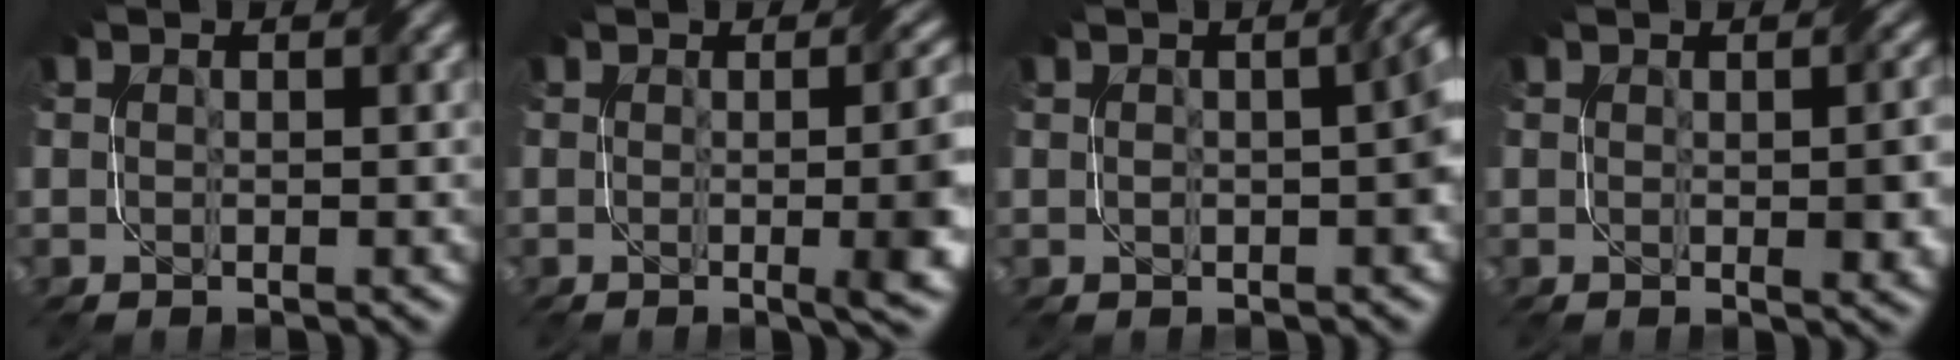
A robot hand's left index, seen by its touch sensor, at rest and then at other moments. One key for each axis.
{"total": 9.1, "fx": -0.5, "fy": 3.4, "fz": 8.4, "tx": -0.054, "ty": 0.006, "tz": -0.008}
{"total": 3.2, "fx": -0.1, "fy": 0.7, "fz": 3.1, "tx": -0.046, "ty": 0.009, "tz": -0.001}
{"total": 3.7, "fx": -0.1, "fy": 0.9, "fz": 3.6, "tx": -0.039, "ty": 0.007, "tz": 0.002}